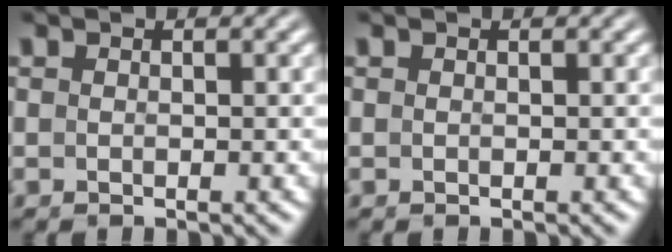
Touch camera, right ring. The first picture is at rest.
{"total": 0.0}